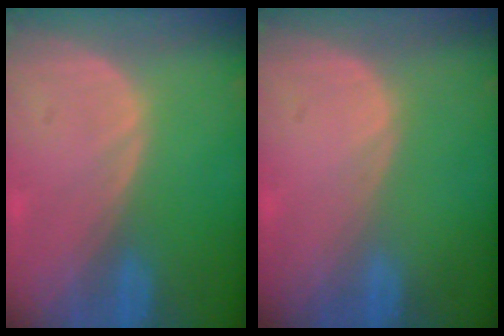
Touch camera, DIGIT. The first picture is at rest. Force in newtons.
{"total": 0.0}